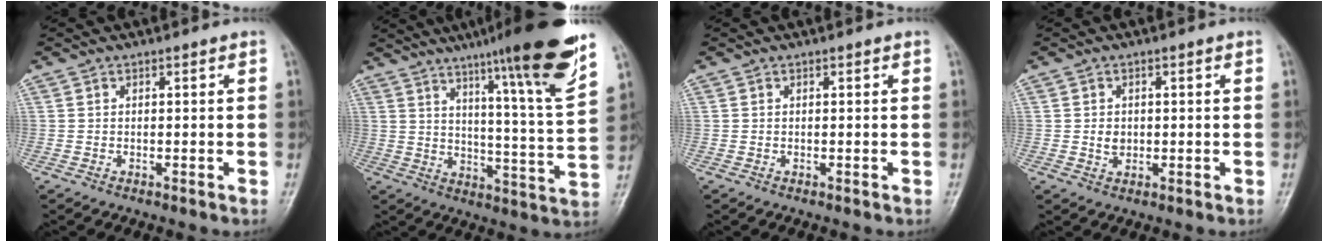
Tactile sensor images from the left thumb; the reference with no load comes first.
{"total": 20.1, "force": [13.2, 0.9, 15.1], "torque": [-0.200, -0.063, 0.187]}
{"total": 0.0}
{"total": 2.4, "force": [0.0, 2.0, 1.3], "torque": [-0.012, 0.001, 0.003]}